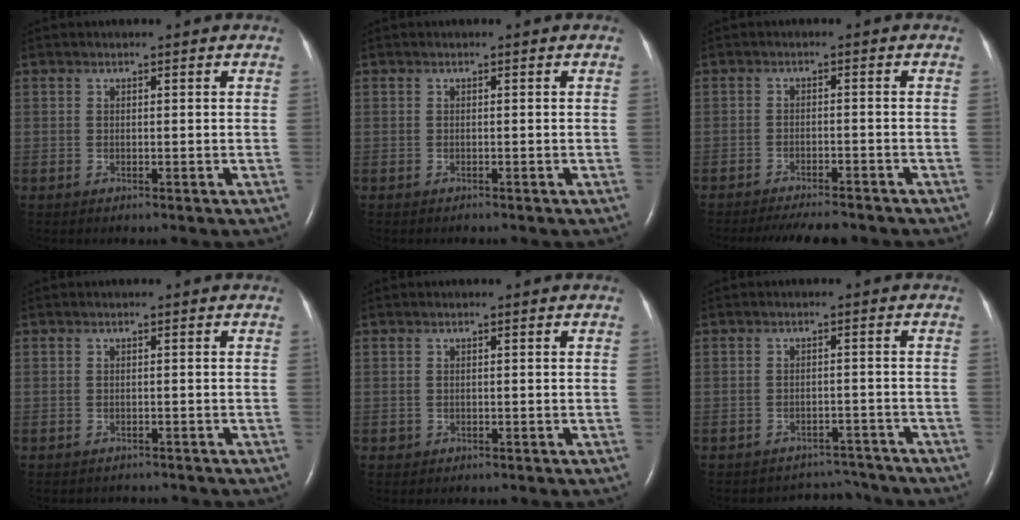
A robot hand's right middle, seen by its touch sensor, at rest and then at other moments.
{"total": 0.0}
{"total": 8.1, "force": [-7.3, 1.4, 3.1], "torque": [-0.043, -0.014, -0.104]}
{"total": 2.4, "force": [-2.2, 0.8, 0.1], "torque": [0.000, -0.003, -0.027]}
{"total": 0.5, "force": [-0.2, 0.5, 0.0], "torque": [-0.003, 0.003, -0.003]}
{"total": 5.6, "force": [-5.3, 1.5, -1.2], "torque": [0.016, 0.022, -0.065]}